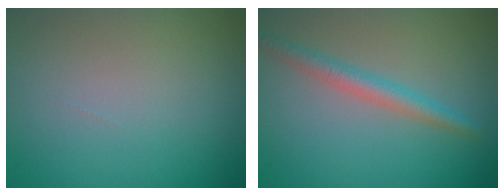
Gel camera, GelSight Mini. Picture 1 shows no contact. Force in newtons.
{"total": 2.6, "press": 2.6, "slide": 0.1}